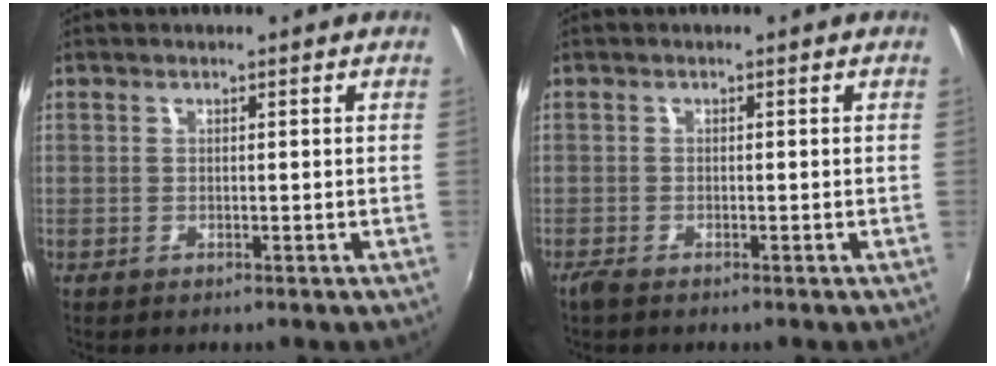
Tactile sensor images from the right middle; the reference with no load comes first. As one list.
[{"total": 1.4, "force": [-1.2, 0.1, 0.8], "torque": [-0.016, -0.006, -0.024]}]